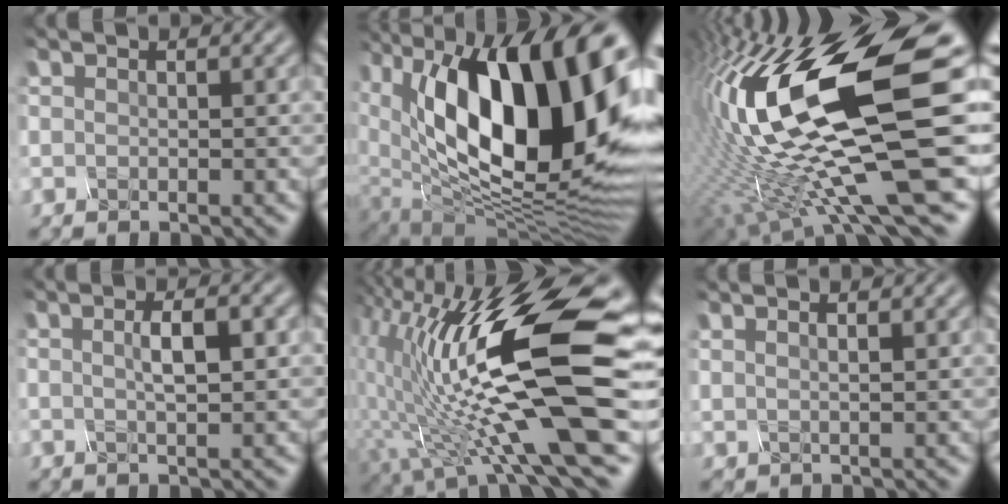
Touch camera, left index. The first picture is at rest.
{"total": 17.1, "force": [4.0, 9.2, 13.9], "torque": [-0.213, 0.005, 0.066]}
{"total": 17.8, "force": [-0.4, 4.5, 17.2], "torque": [-0.327, 0.004, -0.009]}
{"total": 2.8, "force": [0.2, 0.7, 2.7], "torque": [-0.041, 0.006, 0.004]}
{"total": 15.5, "force": [0.6, 3.6, 15.1], "torque": [-0.253, 0.007, 0.009]}
{"total": 2.1, "force": [1.3, 0.9, 1.5], "torque": [0.006, 0.008, -0.002]}